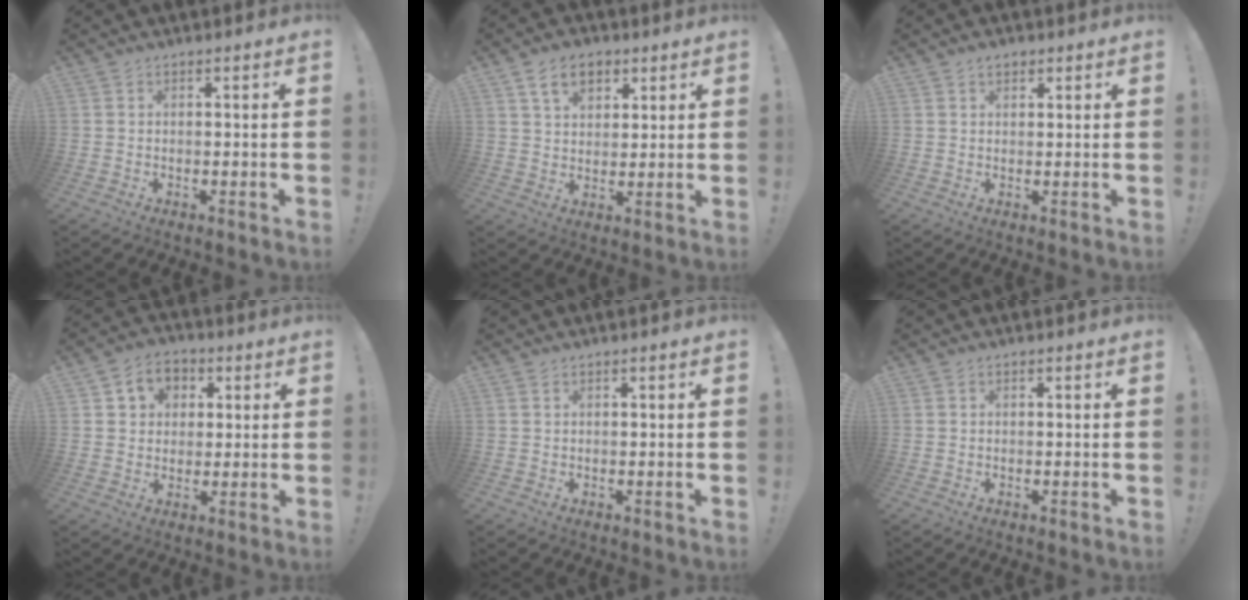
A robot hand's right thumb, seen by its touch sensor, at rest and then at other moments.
{"total": 8.8, "force": [4.6, 5.8, 4.9], "torque": [-0.078, -0.004, 0.086]}
{"total": 2.1, "force": [1.2, 1.3, 1.0], "torque": [-0.012, -0.002, 0.022]}
{"total": 7.8, "force": [2.5, 6.8, 2.8], "torque": [-0.040, -0.005, 0.051]}
{"total": 0.0}
{"total": 0.0}